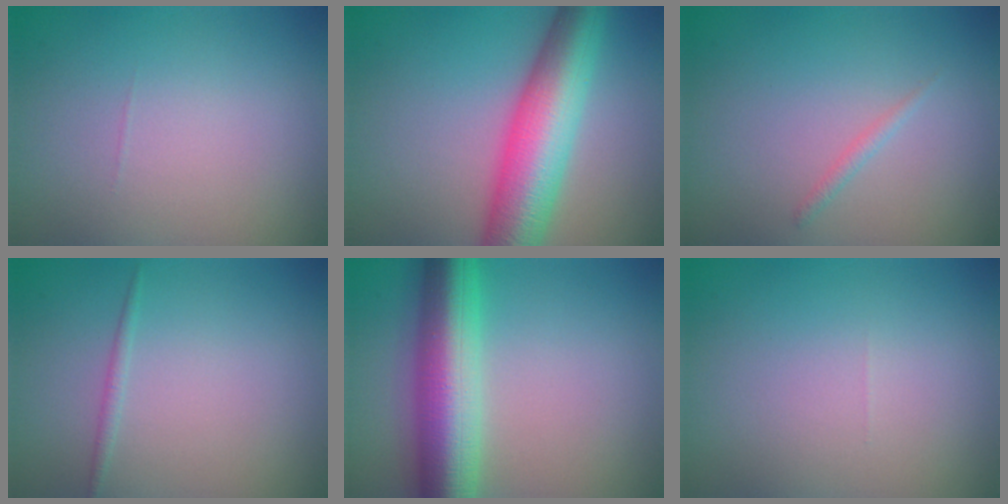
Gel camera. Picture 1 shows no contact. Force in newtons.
{"total": 10.0, "press": 10.0, "slide": 0.2}
{"total": 0.7, "press": 0.7, "slide": 0.0}
{"total": 0.8, "press": 0.8, "slide": 0.0}
{"total": 9.5, "press": 9.5, "slide": 0.2}
{"total": 0.0}